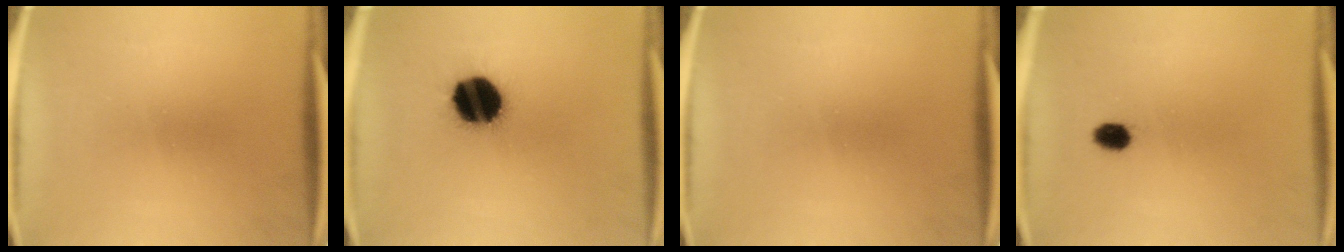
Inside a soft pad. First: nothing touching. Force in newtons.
{"total": 16.6}
{"total": 0.0}
{"total": 2.7}